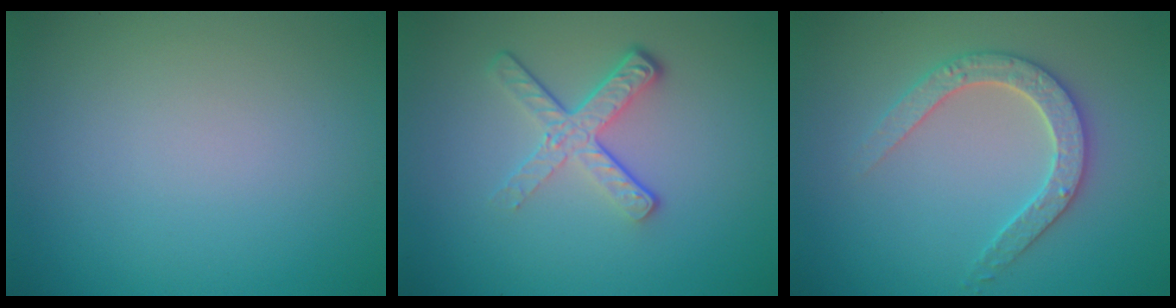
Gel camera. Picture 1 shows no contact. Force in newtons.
{"total": 4.1, "press": 2.7, "slide": 3.2}
{"total": 3.0, "press": 2.9, "slide": 0.6}